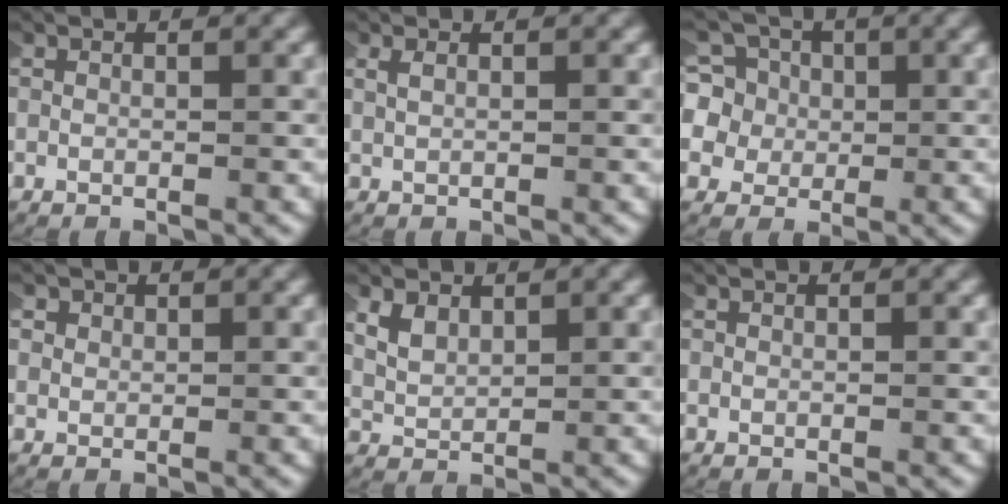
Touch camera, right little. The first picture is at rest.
{"total": 1.0, "force": [0.7, 0.2, 0.7], "torque": [-0.016, 0.000, 0.016]}
{"total": 9.6, "force": [-1.0, 9.1, 2.9], "torque": [-0.120, -0.032, -0.027]}
{"total": 1.5, "force": [0.3, 1.5, 0.3], "torque": [-0.018, 0.000, 0.000]}
{"total": 2.0, "force": [1.1, 1.1, 1.2], "torque": [-0.036, -0.007, 0.031]}
{"total": 0.0}